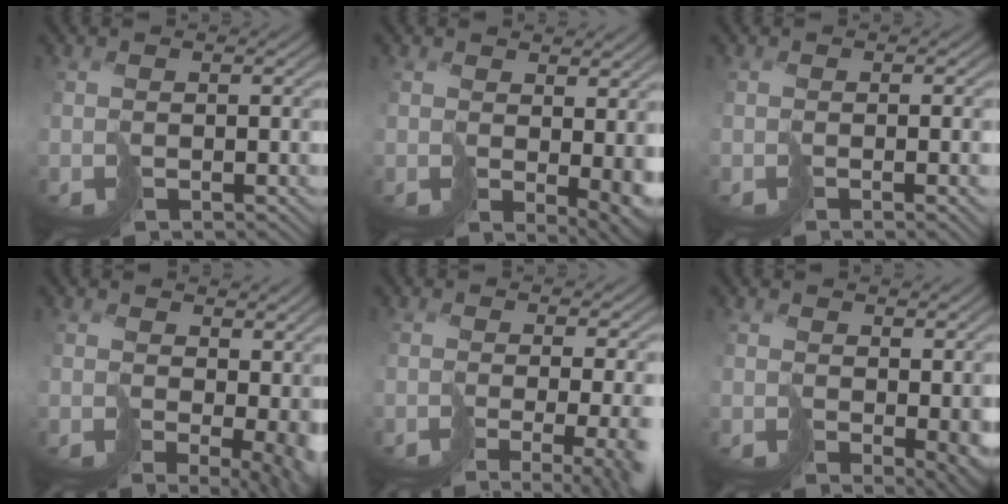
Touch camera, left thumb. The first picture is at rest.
{"total": 5.0, "force": [0.9, 1.9, 4.5], "torque": [-0.064, -0.007, 0.019]}
{"total": 1.9, "force": [-0.6, 0.2, 1.8], "torque": [-0.027, 0.000, -0.013]}
{"total": 7.9, "force": [0.8, 4.4, 6.5], "torque": [-0.102, -0.020, 0.032]}
{"total": 10.4, "force": [-3.2, 3.8, 9.1], "torque": [-0.113, -0.019, -0.027]}
{"total": 4.4, "force": [0.4, 2.3, 3.6], "torque": [-0.054, -0.014, 0.014]}